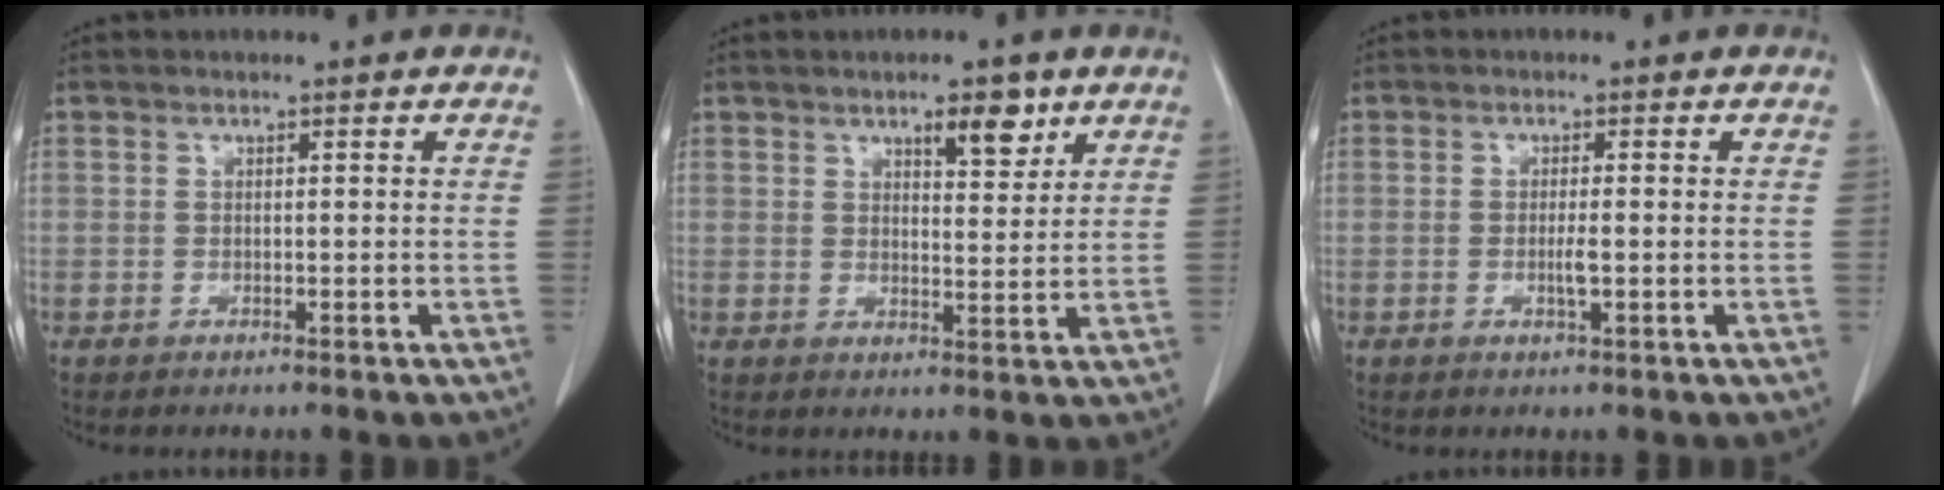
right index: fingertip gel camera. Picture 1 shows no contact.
{"total": 5.1, "force": [3.3, 1.7, 3.6], "torque": [-0.053, -0.004, 0.050]}
{"total": 2.3, "force": [-0.4, 0.2, 2.2], "torque": [-0.044, -0.003, -0.007]}